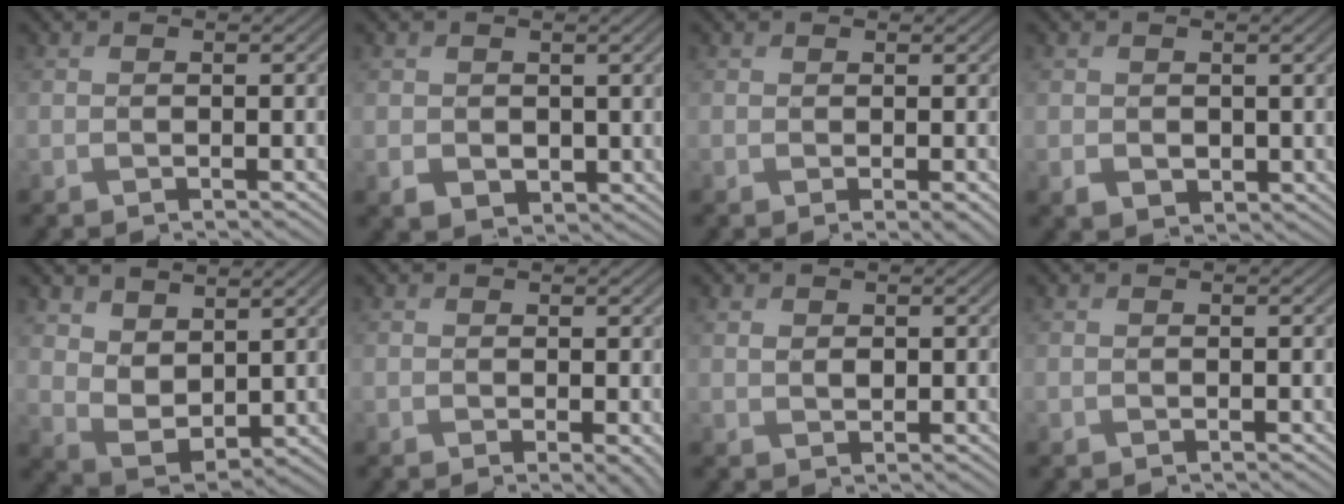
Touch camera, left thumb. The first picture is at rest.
{"total": 2.6, "force": [0.4, 2.3, 1.2], "torque": [-0.042, -0.012, 0.009]}
{"total": 1.1, "force": [0.2, 0.1, 1.1], "torque": [-0.017, -0.004, 0.002]}
{"total": 2.1, "force": [0.3, 1.9, 1.0], "torque": [-0.032, -0.010, 0.008]}
{"total": 6.9, "force": [3.8, 4.1, 4.1], "torque": [-0.104, -0.011, 0.079]}
{"total": 1.4, "force": [-0.2, 0.3, 1.4], "torque": [-0.021, -0.008, -0.004]}
{"total": 1.5, "force": [0.6, 1.0, 0.9], "torque": [-0.022, -0.002, 0.014]}
{"total": 0.0}